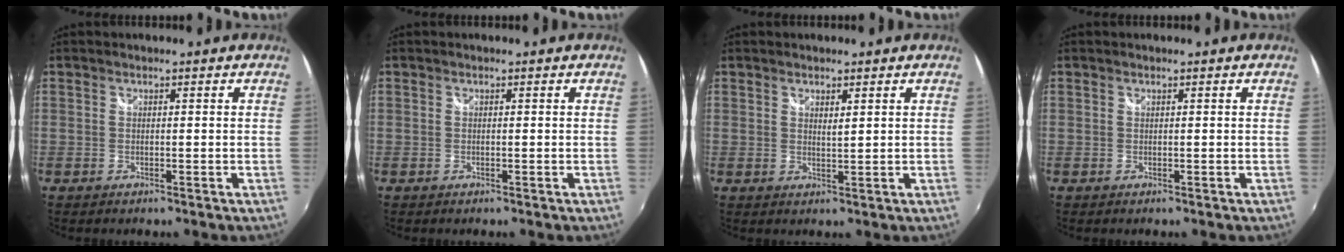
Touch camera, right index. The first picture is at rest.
{"total": 0.0}
{"total": 1.5, "force": [0.8, 0.5, 1.2], "torque": [-0.019, 0.000, 0.013]}
{"total": 0.0}